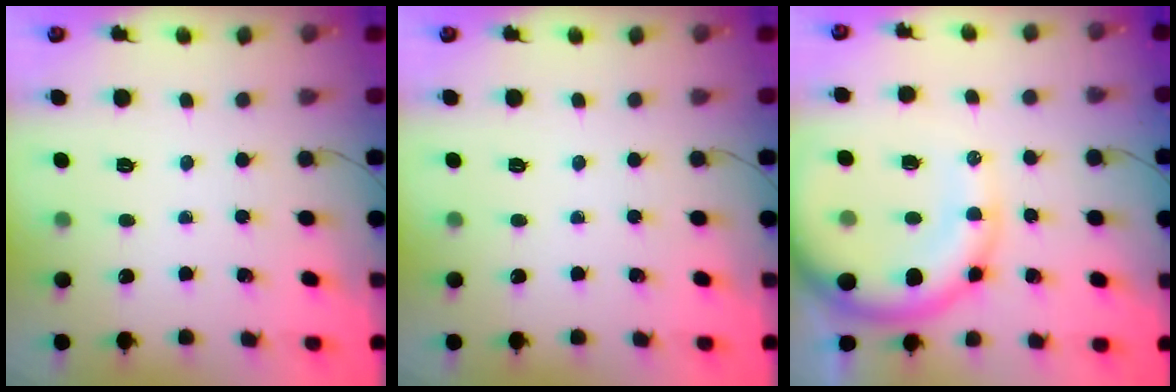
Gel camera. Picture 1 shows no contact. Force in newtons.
{"total": 0.0}
{"total": 15.1, "press": 14.8, "slide": 3.1}